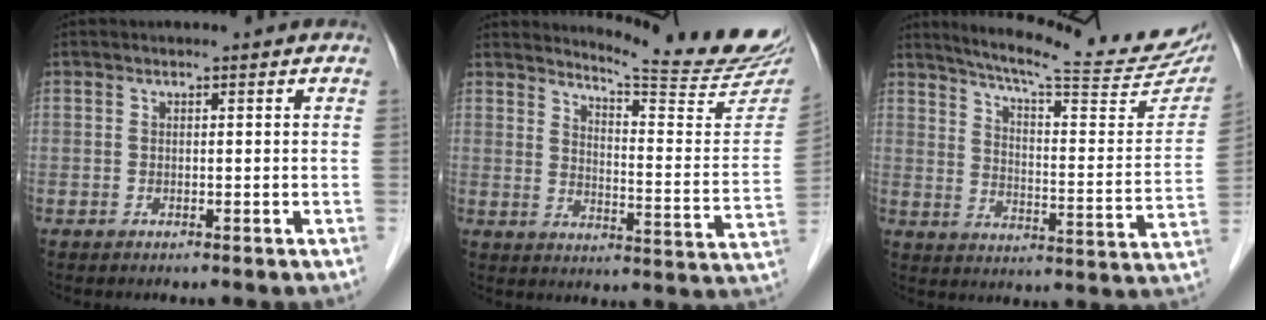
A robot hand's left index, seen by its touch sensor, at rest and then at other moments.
{"total": 16.0, "force": [15.3, -1.0, 4.6], "torque": [-0.070, -0.118, 0.180]}
{"total": 21.2, "force": [18.6, 1.0, 10.2], "torque": [-0.150, -0.060, 0.233]}